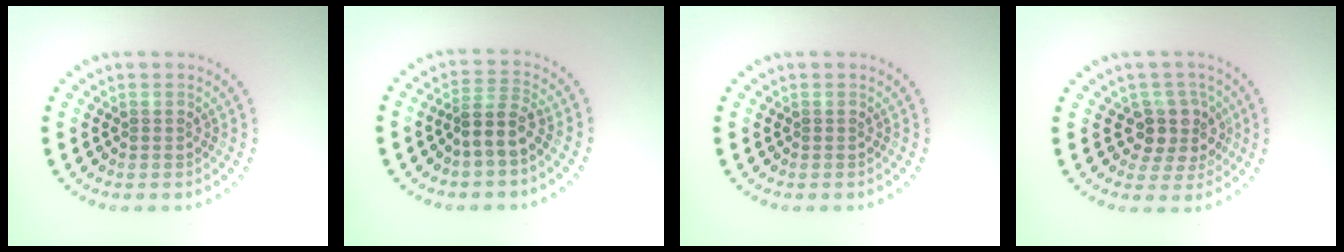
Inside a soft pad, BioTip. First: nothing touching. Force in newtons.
{"total": 2.7, "press": 2.1, "slide": 1.7}
{"total": 0.0}
{"total": 3.2, "press": 2.8, "slide": 1.7}